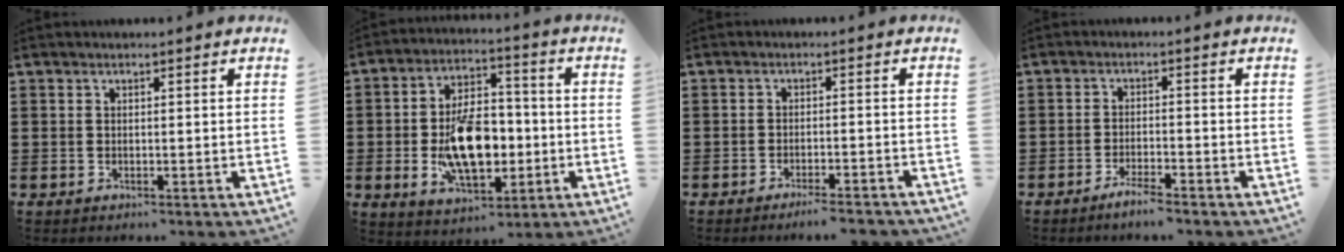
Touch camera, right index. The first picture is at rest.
{"total": 12.4, "force": [-2.1, 6.9, 10.1], "torque": [-0.178, -0.002, -0.036]}
{"total": 2.7, "force": [-2.5, -0.3, 1.1], "torque": [-0.018, 0.000, -0.049]}
{"total": 2.7, "force": [-2.4, 0.0, 1.2], "torque": [-0.021, 0.006, -0.045]}